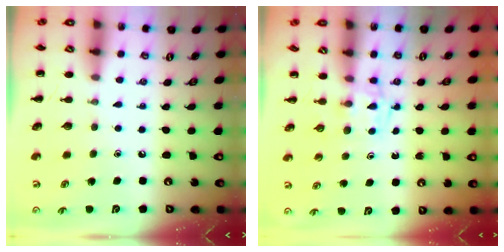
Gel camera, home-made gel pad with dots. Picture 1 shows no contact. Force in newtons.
{"total": 2.5, "press": 2.2, "slide": 1.3}